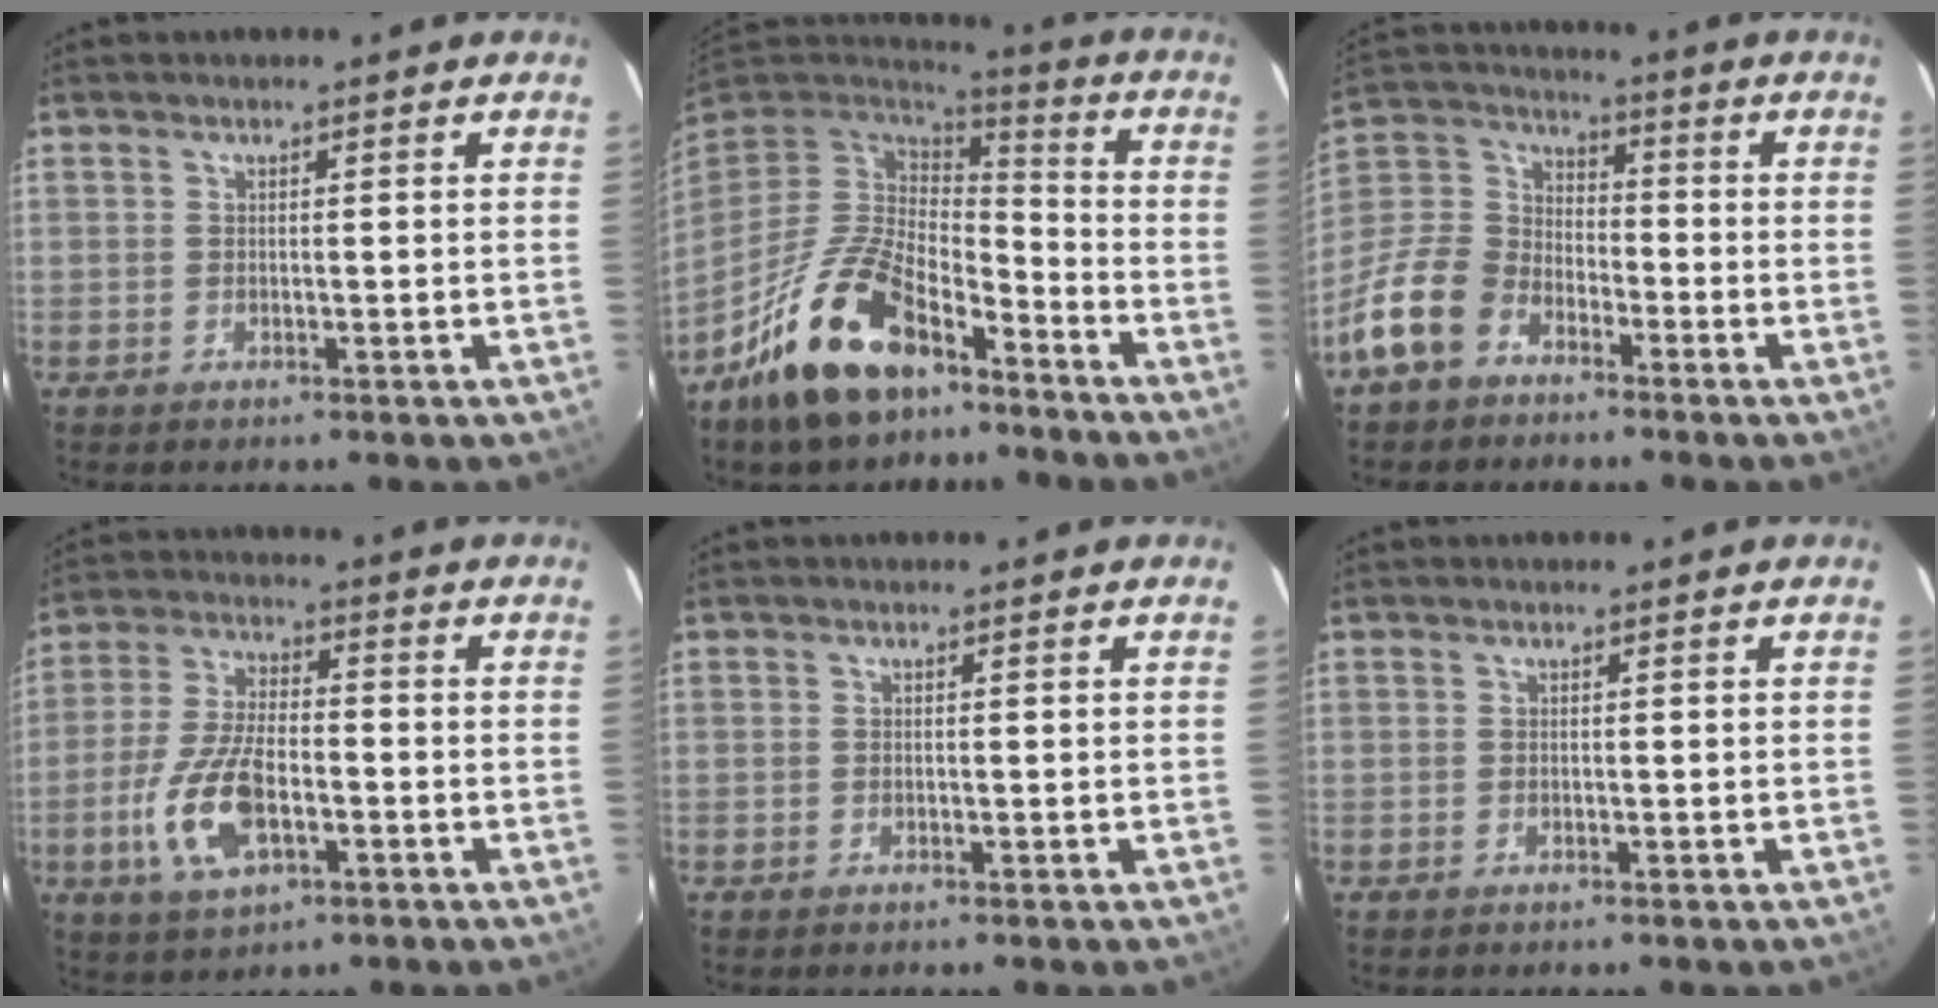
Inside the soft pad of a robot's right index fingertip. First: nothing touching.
{"total": 18.9, "force": [-11.8, 9.2, 11.5], "torque": [-0.235, -0.006, -0.206]}
{"total": 14.3, "force": [-8.5, 9.6, 6.3], "torque": [-0.157, 0.033, -0.164]}
{"total": 12.5, "force": [-4.2, 5.7, 10.4], "torque": [-0.222, -0.003, -0.073]}
{"total": 0.0}
{"total": 0.0}